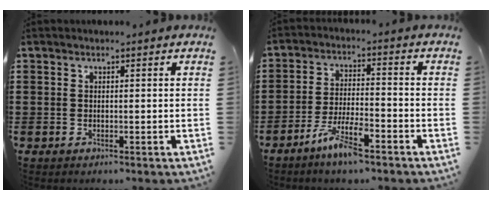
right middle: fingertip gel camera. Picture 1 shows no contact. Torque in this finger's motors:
{"motor_torque": [1.08, -1.06, 0.16, 0.07]}